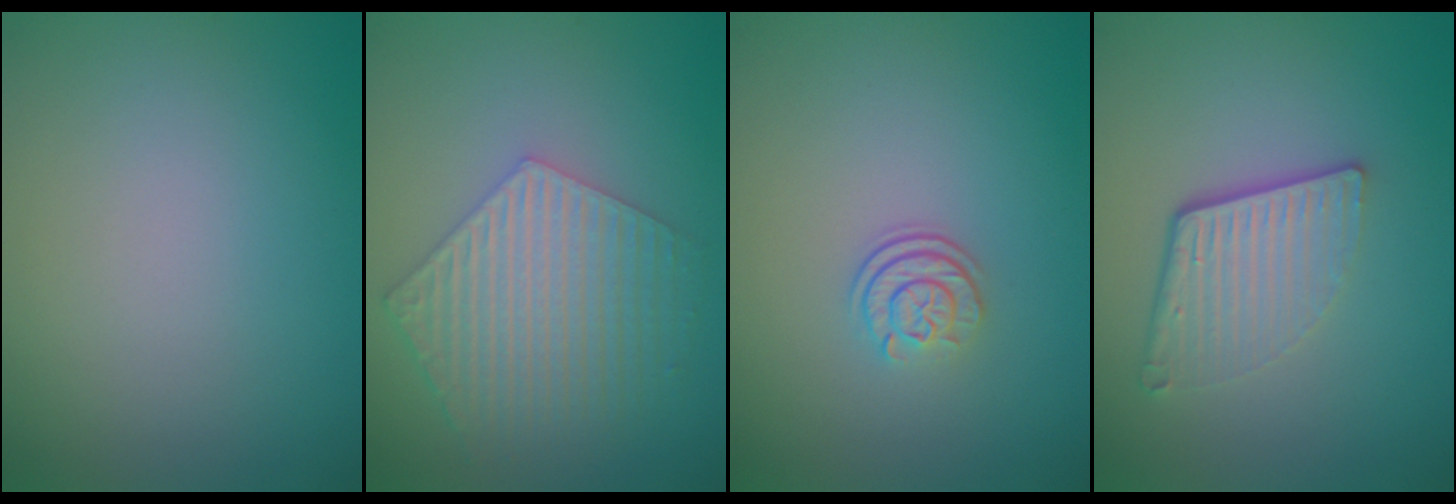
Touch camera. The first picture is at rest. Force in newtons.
{"total": 5.9, "press": 4.5, "slide": 3.8}
{"total": 2.3, "press": 1.7, "slide": 1.6}
{"total": 4.4, "press": 2.9, "slide": 3.3}